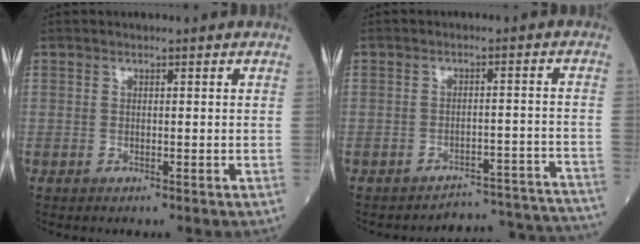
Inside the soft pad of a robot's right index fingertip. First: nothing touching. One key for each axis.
{"total": 14.7, "fx": -14.7, "fy": 0.4, "fz": -0.2, "tx": 0.030, "ty": 0.030, "tz": -0.169}